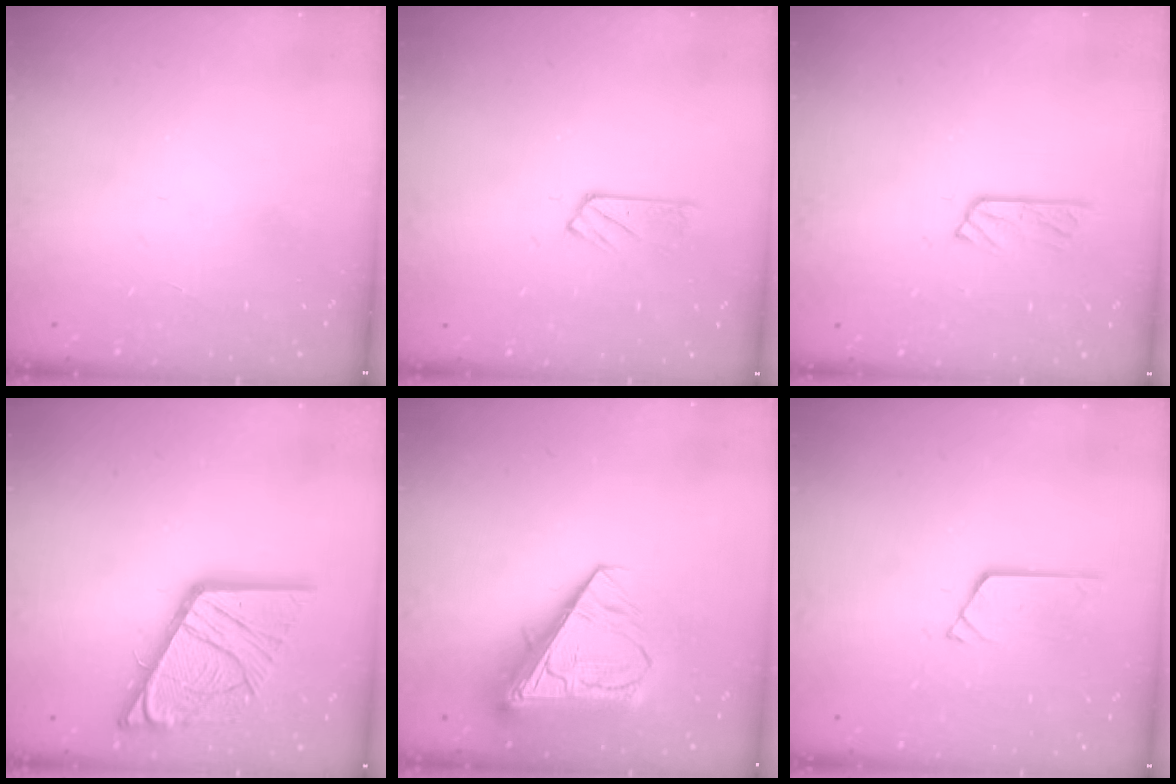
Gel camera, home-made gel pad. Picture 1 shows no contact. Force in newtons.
{"total": 4.3, "press": 4.3, "slide": 0.5}
{"total": 5.8, "press": 5.8, "slide": 0.2}
{"total": 21.7, "press": 21.6, "slide": 2.4}
{"total": 14.1, "press": 14.0, "slide": 1.9}
{"total": 2.8, "press": 2.8, "slide": 0.2}